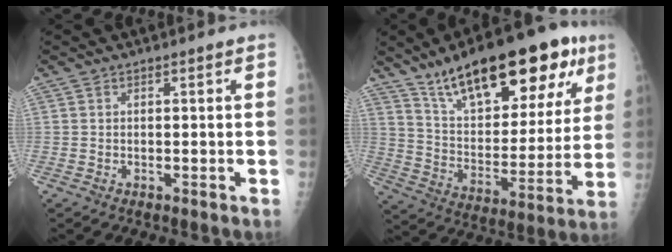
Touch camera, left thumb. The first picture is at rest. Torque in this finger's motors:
{"motor_torque": [1.04, 1.07, 1.60, -1.17, 0.16]}